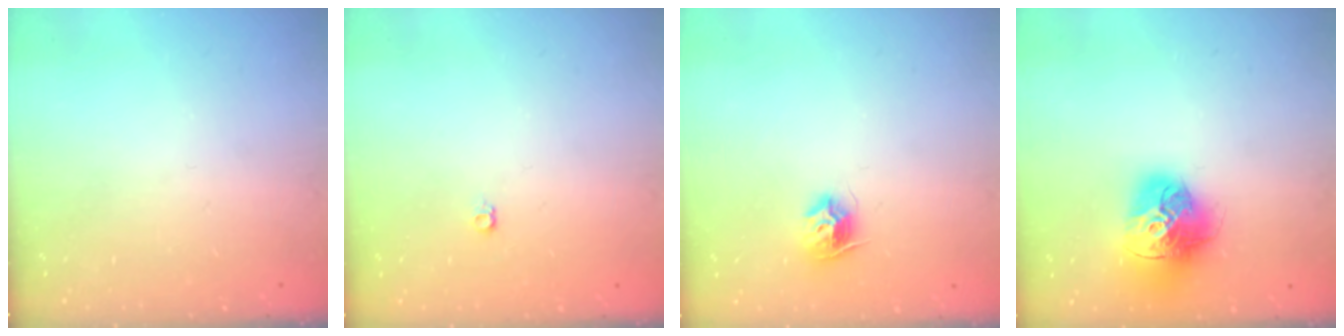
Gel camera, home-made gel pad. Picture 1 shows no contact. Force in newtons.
{"total": 3.9, "press": 3.9, "slide": 0.7}
{"total": 8.6, "press": 8.6, "slide": 0.3}
{"total": 16.9, "press": 16.8, "slide": 1.7}